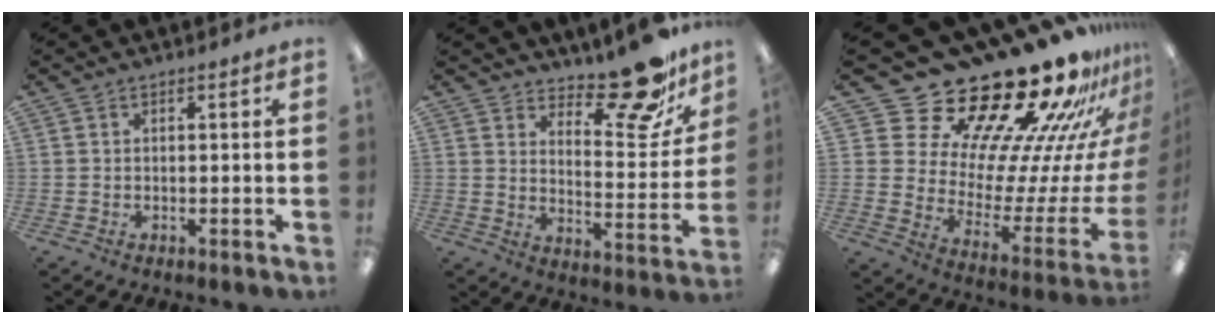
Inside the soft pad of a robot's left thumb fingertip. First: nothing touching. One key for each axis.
{"total": 16.5, "fx": 13.5, "fy": 5.6, "fz": 7.6, "tx": -0.083, "ty": -0.111, "tz": 0.226}
{"total": 29.2, "fx": 23.5, "fy": 10.9, "fz": 13.5, "tx": -0.171, "ty": -0.214, "tz": 0.435}